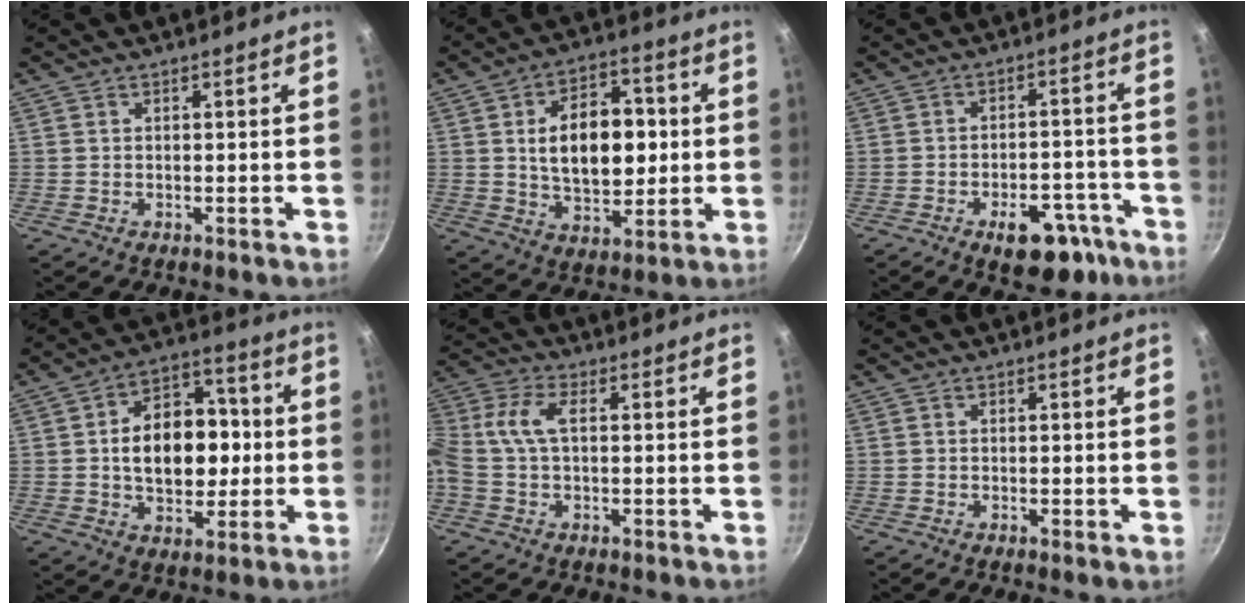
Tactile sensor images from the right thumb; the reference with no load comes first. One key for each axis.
{"total": 15.2, "fx": 1.6, "fy": 9.2, "fz": 12.0, "tx": -0.149, "ty": 0.006, "tz": 0.026}
{"total": 10.6, "fx": -6.3, "fy": 5.4, "fz": 6.6, "tx": -0.070, "ty": 0.042, "tz": -0.084}
{"total": 16.0, "fx": 0.3, "fy": 10.6, "fz": 12.0, "tx": -0.141, "ty": 0.028, "tz": 0.005}
{"total": 11.0, "fx": 0.9, "fy": 6.1, "fz": 9.1, "tx": -0.222, "ty": 0.029, "tz": 0.015}
{"total": 0.7, "fx": -0.1, "fy": 0.1, "fz": 0.7, "tx": -0.015, "ty": -0.004, "tz": -0.003}